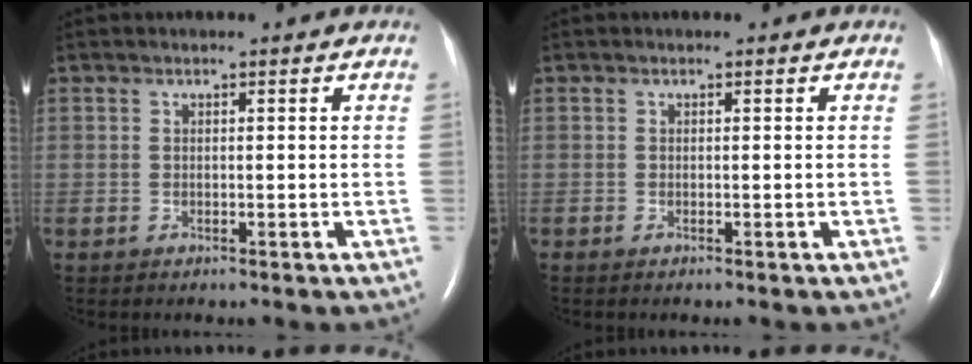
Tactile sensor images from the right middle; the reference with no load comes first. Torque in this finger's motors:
{"motor_torque": [-0.02, 0.02, 0.03, -0.01]}